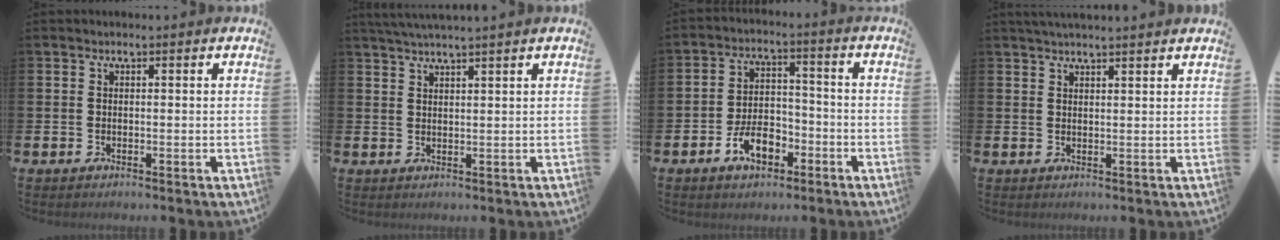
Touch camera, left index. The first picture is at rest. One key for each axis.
{"total": 2.5, "fx": 2.4, "fy": -0.5, "fz": 0.5, "tx": -0.016, "ty": -0.004, "tz": 0.046}
{"total": 6.1, "fx": -3.2, "fy": 3.4, "fz": 3.8, "tx": -0.050, "ty": 0.013, "tz": -0.063}
{"total": 2.3, "fx": 2.3, "fy": -0.2, "fz": 0.4, "tx": -0.007, "ty": -0.008, "tz": 0.042}